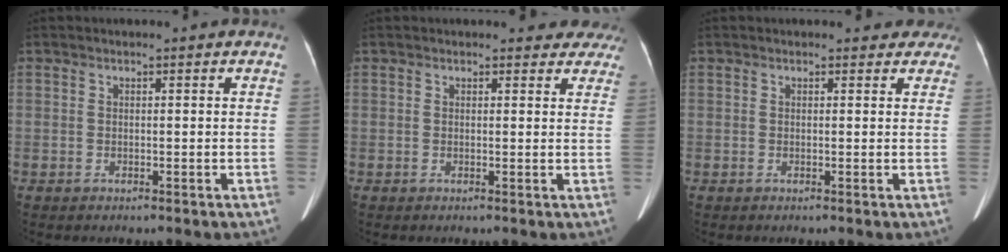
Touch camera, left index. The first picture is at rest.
{"total": 6.1, "force": [5.5, 2.5, 0.7], "torque": [0.023, -0.006, 0.035]}
{"total": 4.0, "force": [3.4, 2.1, 0.3], "torque": [0.017, -0.004, 0.017]}